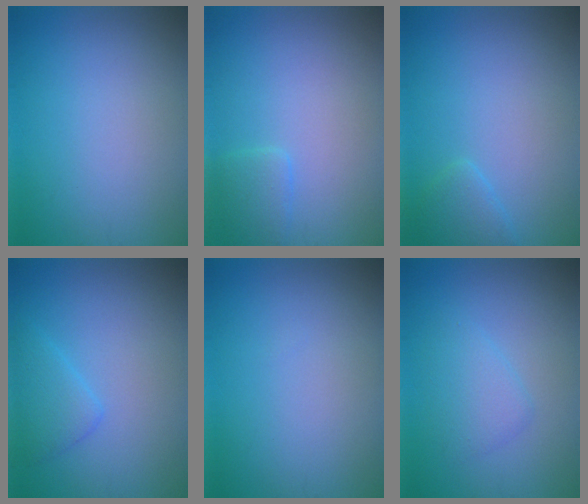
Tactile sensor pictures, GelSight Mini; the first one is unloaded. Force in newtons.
{"total": 1.6, "press": 1.6, "slide": 0.1}
{"total": 1.5, "press": 1.5, "slide": 0.1}
{"total": 2.3, "press": 2.3, "slide": 0.2}
{"total": 0.0}
{"total": 2.3, "press": 2.3, "slide": 0.1}